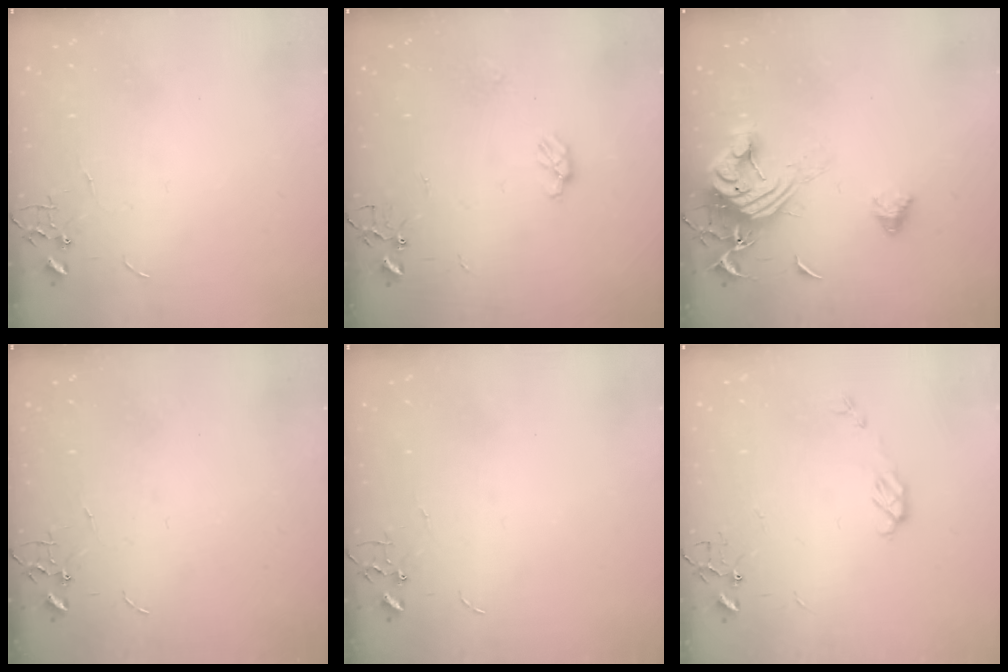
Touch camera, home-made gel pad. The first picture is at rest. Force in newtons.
{"total": 4.1, "press": 4.0, "slide": 0.3}
{"total": 15.6, "press": 15.5, "slide": 1.7}
{"total": 0.0}
{"total": 0.0}
{"total": 4.6, "press": 4.6, "slide": 0.4}